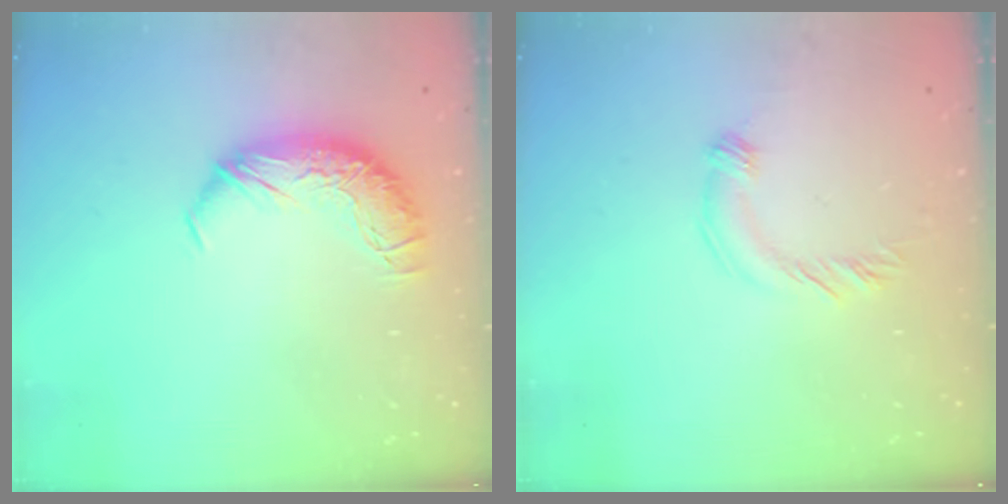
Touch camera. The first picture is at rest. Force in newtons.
{"total": 3.3, "press": 3.2, "slide": 0.7}